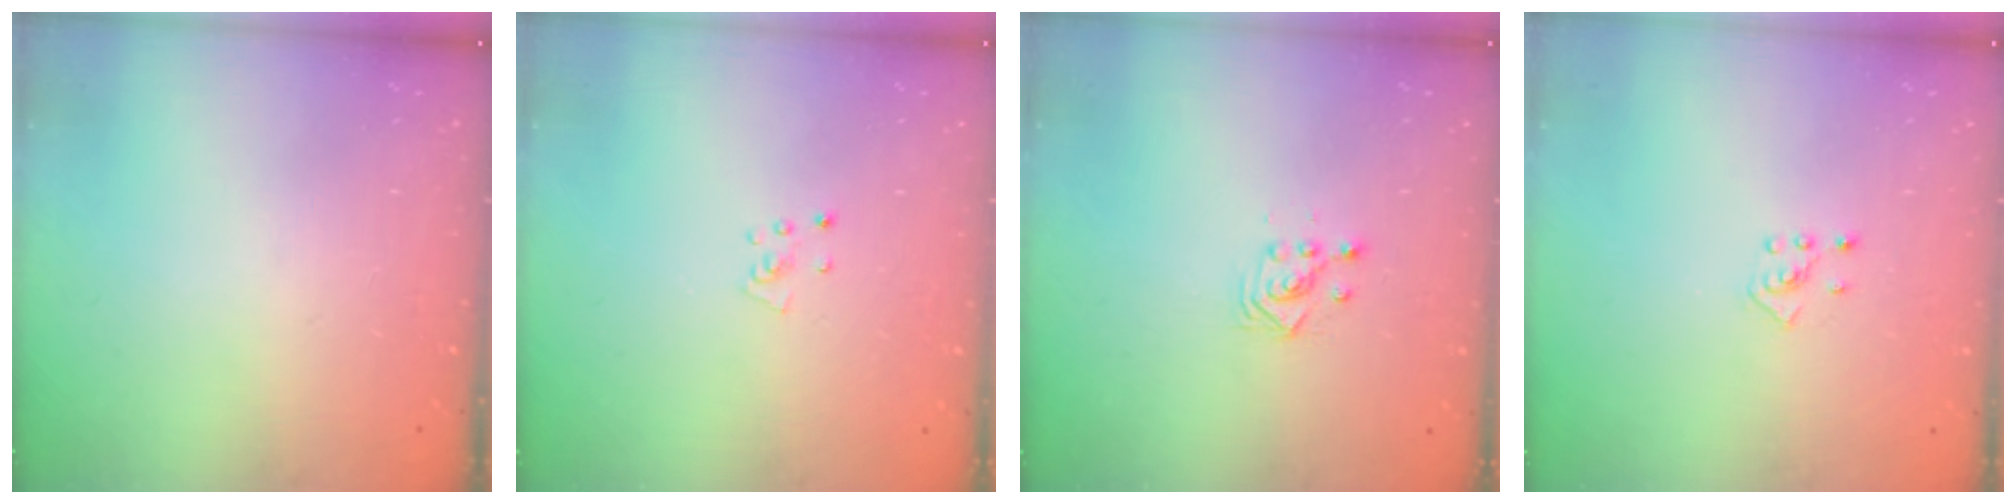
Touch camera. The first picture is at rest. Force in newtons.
{"total": 3.1, "press": 3.1, "slide": 0.3}
{"total": 3.0, "press": 3.0, "slide": 0.1}
{"total": 2.5, "press": 2.4, "slide": 0.7}